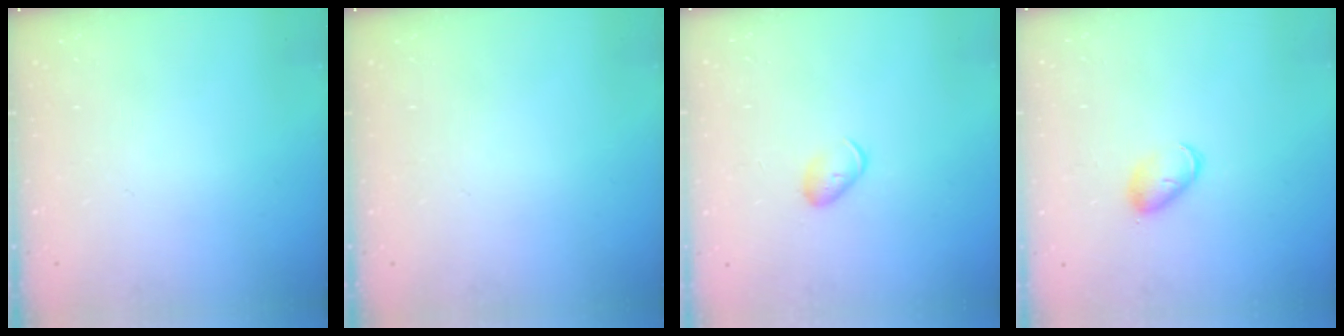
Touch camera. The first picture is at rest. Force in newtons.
{"total": 0.0}
{"total": 5.4, "press": 5.4, "slide": 0.7}
{"total": 4.6, "press": 4.5, "slide": 0.8}